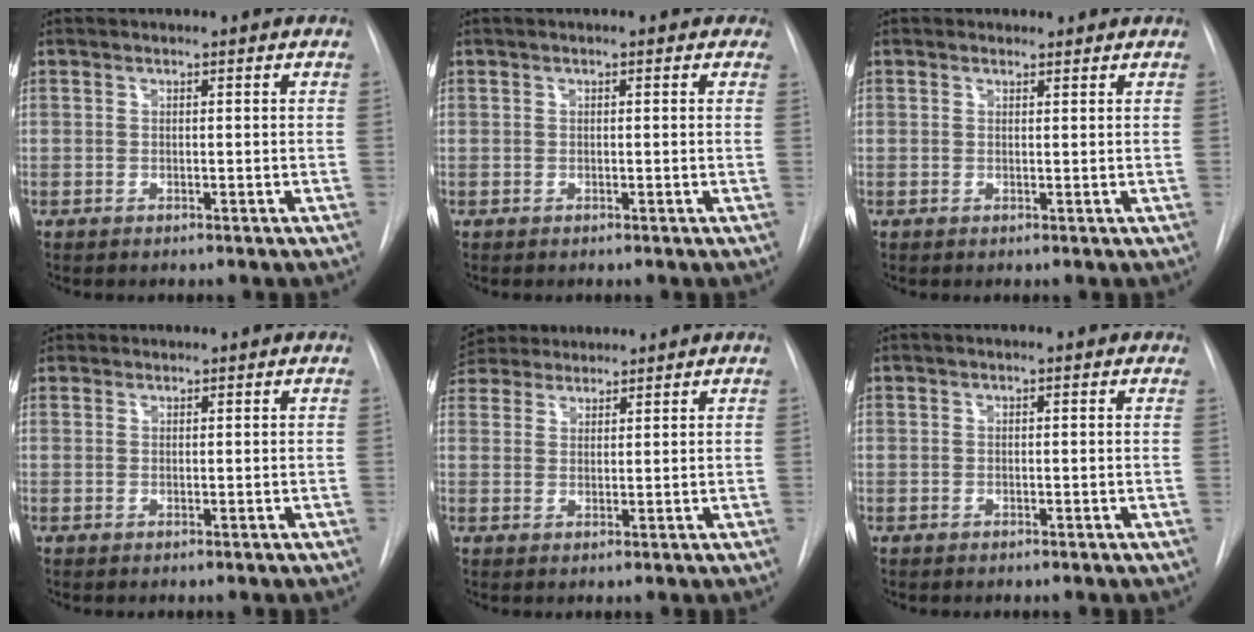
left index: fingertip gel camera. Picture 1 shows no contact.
{"total": 1.4, "force": [0.8, 1.0, 0.6], "torque": [0.002, 0.004, 0.002]}
{"total": 1.1, "force": [0.8, 0.7, -0.1], "torque": [0.007, 0.002, 0.008]}
{"total": 1.6, "force": [1.3, 1.0, -0.2], "torque": [0.007, 0.014, 0.021]}
{"total": 7.3, "force": [6.7, 2.3, 1.7], "torque": [-0.037, 0.039, 0.122]}
{"total": 1.0, "force": [0.6, 0.6, 0.6], "torque": [-0.012, 0.006, 0.003]}